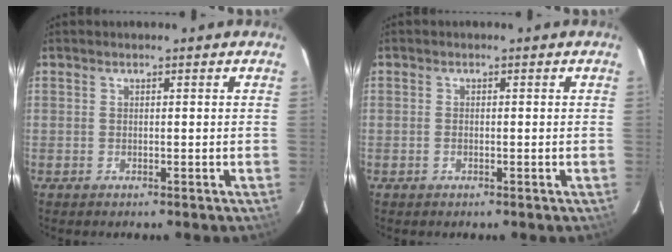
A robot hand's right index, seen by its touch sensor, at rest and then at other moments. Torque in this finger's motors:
{"motor_torque": [-0.14, -0.03, -0.03, 0.00]}